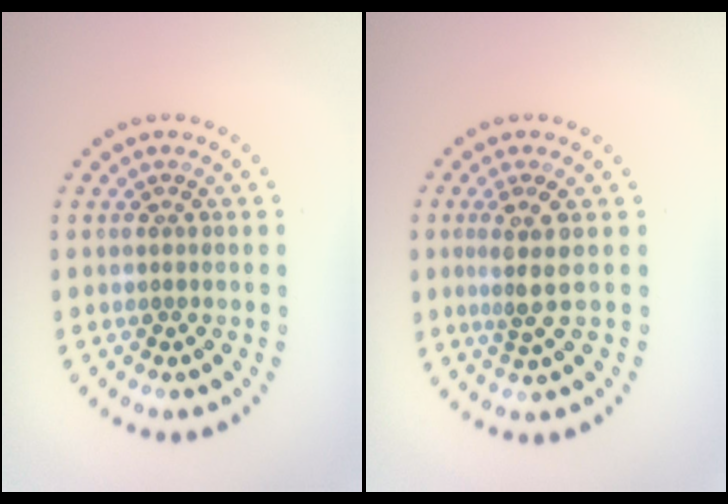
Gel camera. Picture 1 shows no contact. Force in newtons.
{"total": 2.7, "press": 2.1, "slide": 1.7}